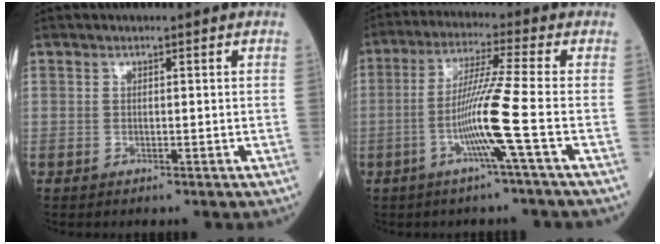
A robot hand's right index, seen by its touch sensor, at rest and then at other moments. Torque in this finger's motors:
{"motor_torque": [0.40, -0.21, 0.26, 0.21]}